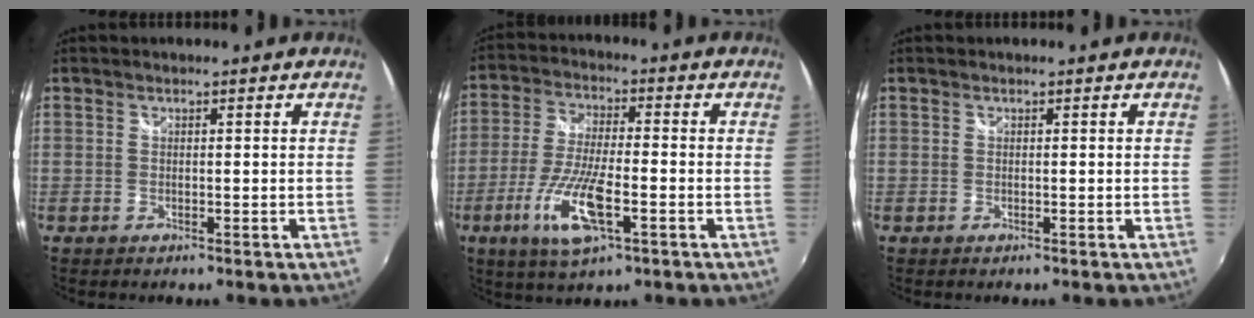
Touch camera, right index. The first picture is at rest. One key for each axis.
{"total": 12.0, "fx": -4.7, "fy": 3.0, "fz": 10.6, "tx": -0.223, "ty": -0.015, "tz": -0.090}
{"total": 0.0}